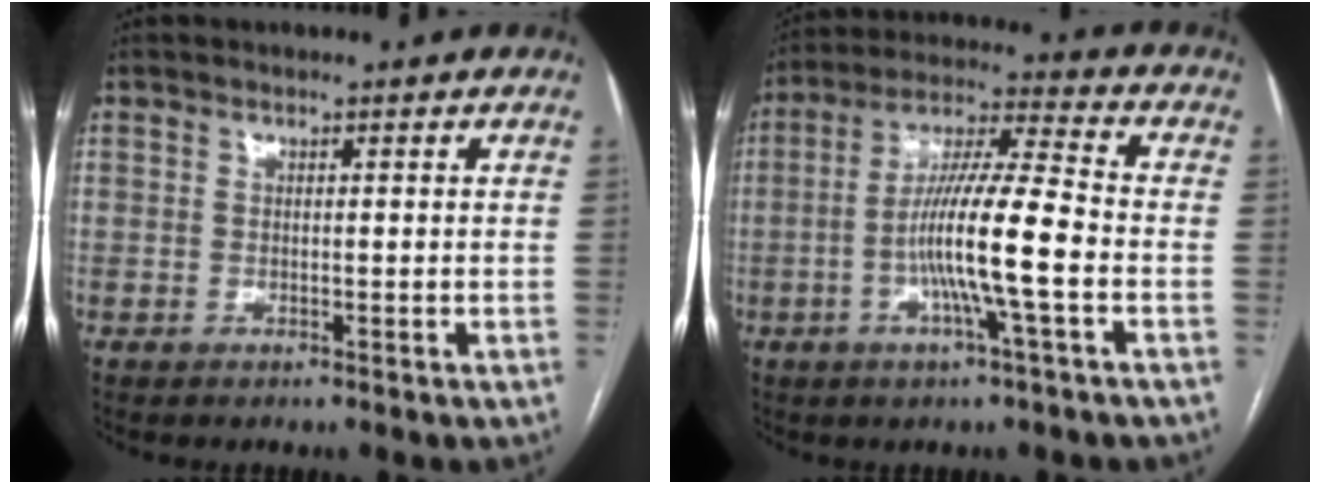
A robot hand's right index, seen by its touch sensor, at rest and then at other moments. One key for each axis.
{"total": 13.0, "fx": -3.2, "fy": 0.2, "fz": 12.5, "tx": -0.233, "ty": 0.004, "tz": -0.065}